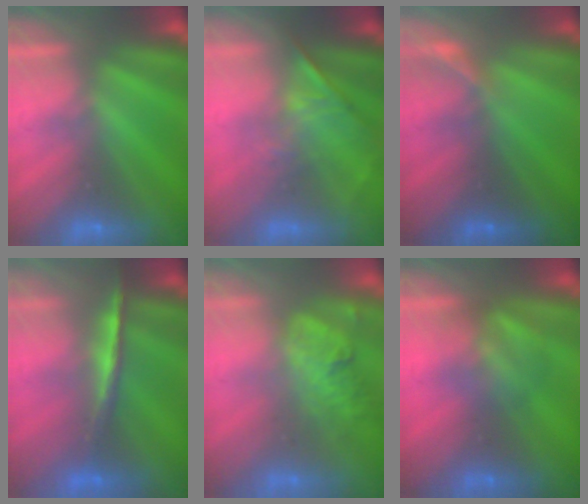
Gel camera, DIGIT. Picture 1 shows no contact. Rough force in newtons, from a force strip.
{"total": 1.1}
{"total": 1.3}
{"total": 1.9}
{"total": 2.2}
{"total": 2.5}